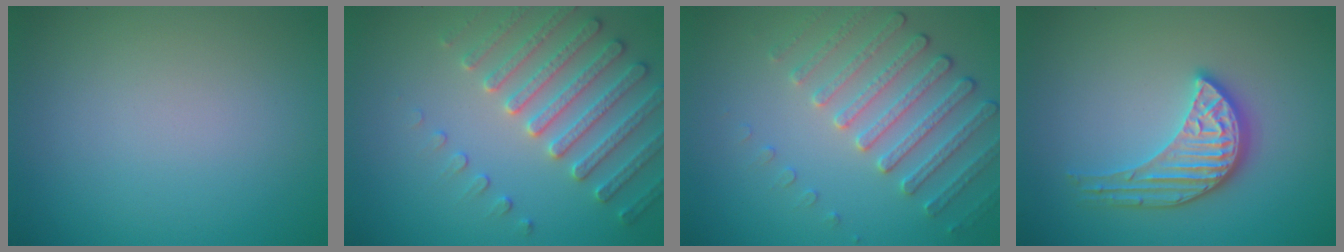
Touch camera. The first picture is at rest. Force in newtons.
{"total": 4.5, "press": 4.4, "slide": 1.2}
{"total": 3.3, "press": 3.0, "slide": 1.4}
{"total": 3.9, "press": 3.5, "slide": 1.6}